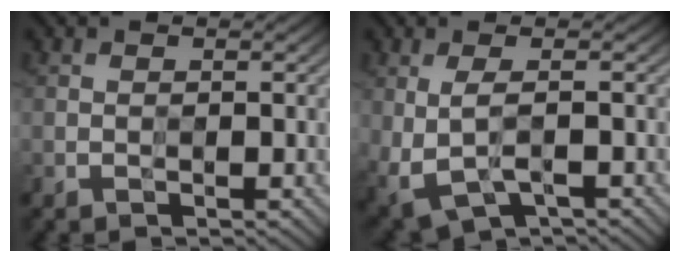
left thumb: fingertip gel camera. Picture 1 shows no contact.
{"total": 4.9, "force": [-0.4, 2.2, 4.3], "torque": [-0.105, -0.017, 0.000]}